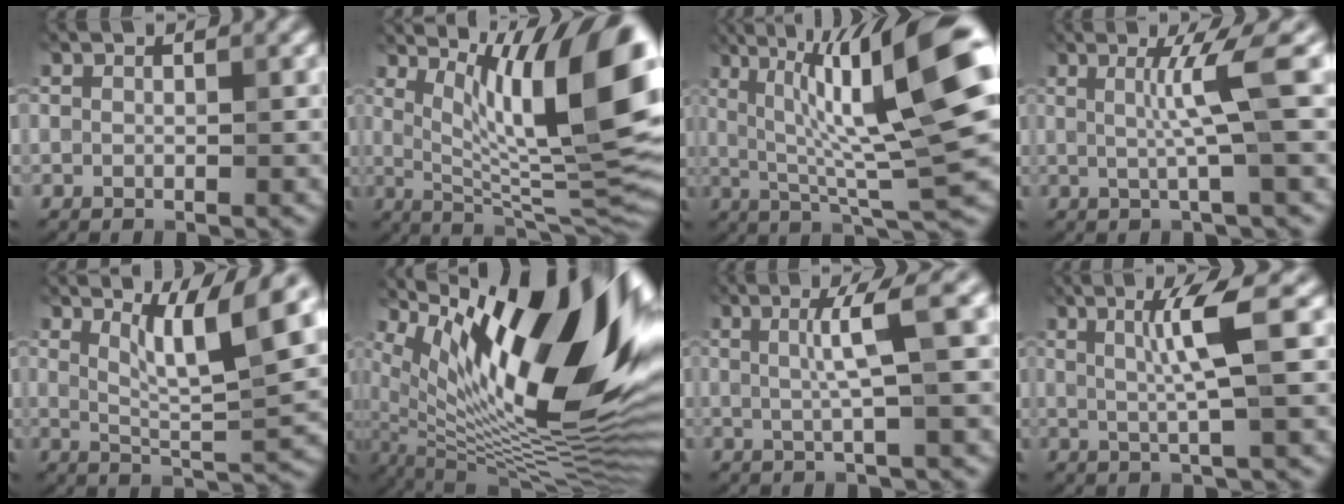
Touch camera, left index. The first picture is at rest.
{"total": 14.1, "force": [4.7, 3.4, 12.8], "torque": [-0.171, -0.001, 0.084]}
{"total": 13.5, "force": [3.8, 2.1, 12.8], "torque": [-0.200, 0.024, 0.064]}
{"total": 4.3, "force": [0.6, -0.1, 4.2], "torque": [-0.078, 0.007, 0.009]}
{"total": 7.0, "force": [3.1, 1.2, 6.2], "torque": [-0.108, -0.004, 0.054]}
{"total": 18.1, "force": [7.3, 5.7, 15.6], "torque": [-0.260, 0.012, 0.132]}
{"total": 4.5, "force": [1.0, 0.2, 4.4], "torque": [-0.073, 0.015, 0.015]}
{"total": 4.2, "force": [1.0, -0.2, 4.1], "torque": [-0.080, 0.006, 0.019]}